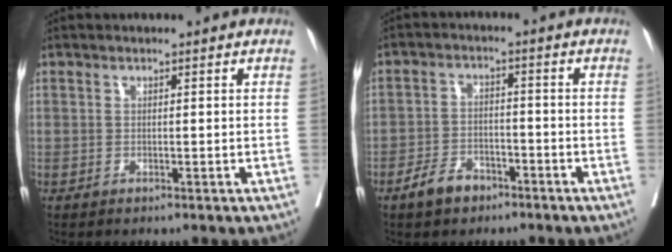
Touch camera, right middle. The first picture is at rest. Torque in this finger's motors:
{"motor_torque": [0.94, -0.59, 0.35, 0.06]}